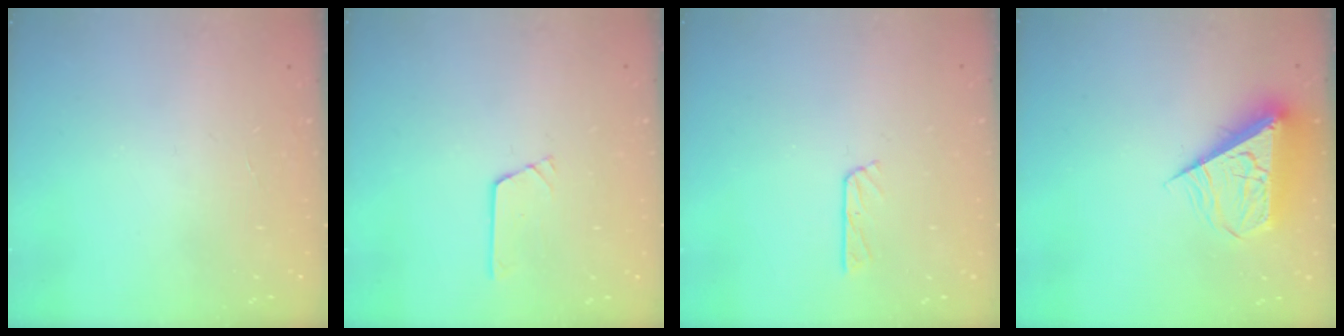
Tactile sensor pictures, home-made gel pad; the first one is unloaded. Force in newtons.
{"total": 2.6, "press": 2.6, "slide": 0.2}
{"total": 3.7, "press": 3.6, "slide": 0.3}
{"total": 8.5, "press": 8.4, "slide": 1.2}